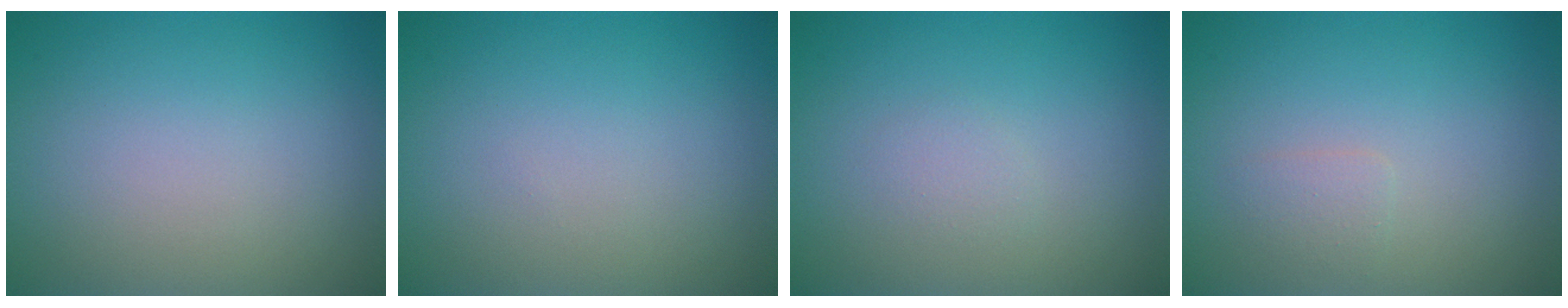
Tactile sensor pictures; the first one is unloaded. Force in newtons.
{"total": 0.0}
{"total": 0.8, "press": 0.8, "slide": 0.1}
{"total": 1.0, "press": 1.0, "slide": 0.1}